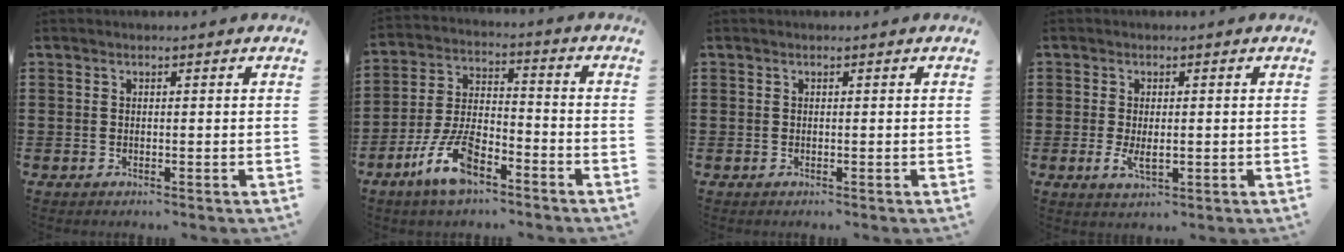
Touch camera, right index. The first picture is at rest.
{"total": 9.5, "force": [-5.7, 3.7, 6.6], "torque": [-0.158, 0.001, -0.111]}
{"total": 0.0}
{"total": 2.9, "force": [-0.3, 1.3, 2.6], "torque": [-0.048, 0.000, -0.004]}